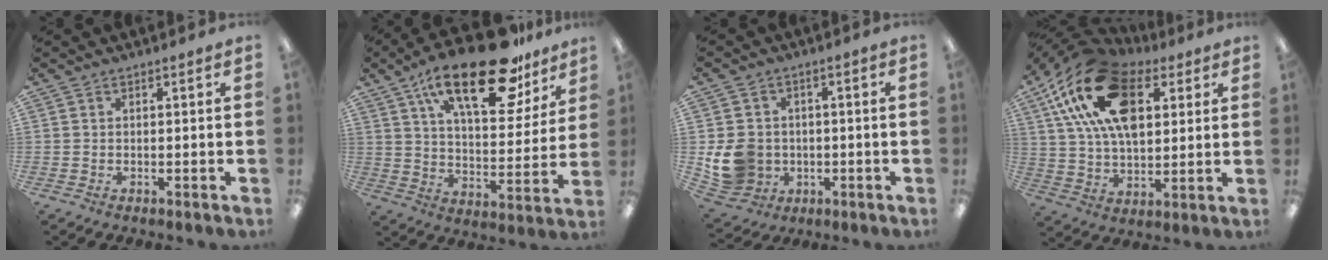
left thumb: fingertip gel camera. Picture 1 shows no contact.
{"total": 24.2, "force": [15.5, 9.7, 15.9], "torque": [-0.247, -0.080, 0.257]}
{"total": 10.4, "force": [-1.3, 9.5, 4.1], "torque": [-0.104, 0.015, -0.014]}
{"total": 24.0, "force": [10.0, 14.0, 16.7], "torque": [-0.306, -0.015, 0.173]}